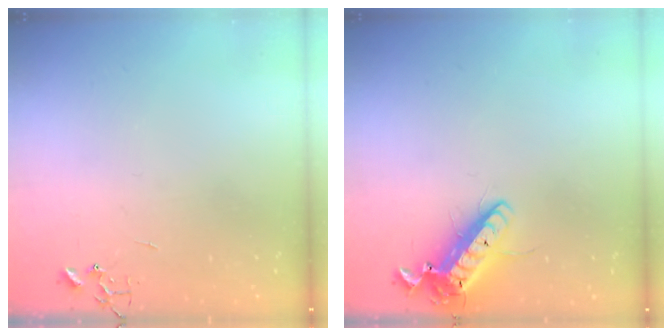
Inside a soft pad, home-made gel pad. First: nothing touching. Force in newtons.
{"total": 14.7, "press": 14.4, "slide": 2.9}